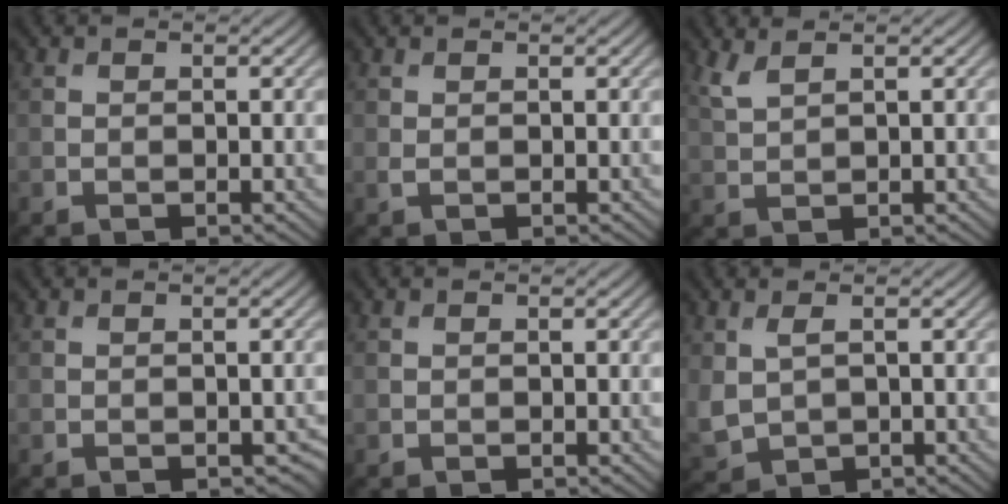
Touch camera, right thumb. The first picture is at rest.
{"total": 0.6, "force": [0.2, 0.2, 0.5], "torque": [-0.014, 0.001, 0.004]}
{"total": 2.4, "force": [1.7, 0.5, 1.6], "torque": [-0.043, 0.005, 0.042]}
{"total": 1.2, "force": [-0.4, 0.8, 0.8], "torque": [-0.014, -0.012, 0.001]}
{"total": 0.0}
{"total": 3.9, "force": [0.8, 2.5, 2.9], "torque": [-0.083, -0.011, 0.022]}